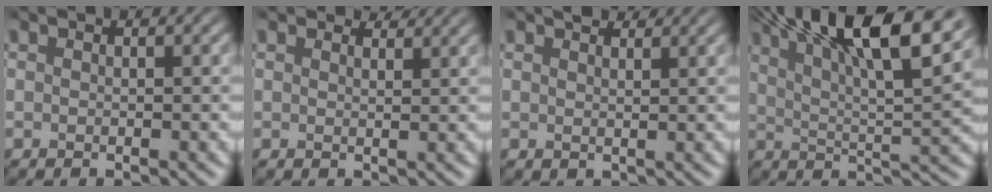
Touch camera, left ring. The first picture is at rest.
{"total": 2.4, "force": [2.2, 0.8, 0.6], "torque": [-0.015, 0.002, 0.027]}
{"total": 2.2, "force": [1.7, 1.2, 0.8], "torque": [-0.017, 0.002, 0.029]}
{"total": 12.8, "force": [7.1, 3.8, 10.0], "torque": [-0.151, 0.016, 0.111]}